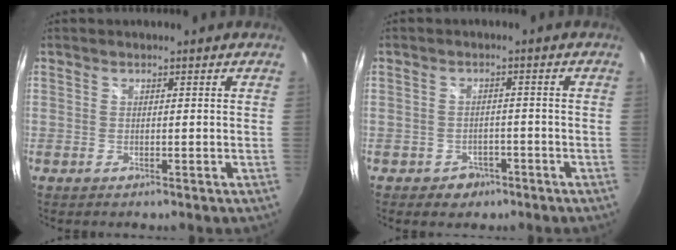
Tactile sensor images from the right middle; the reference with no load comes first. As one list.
[{"total": 3.9, "force": [-2.3, 3.1, 0.7], "torque": [-0.025, 0.004, -0.029]}]